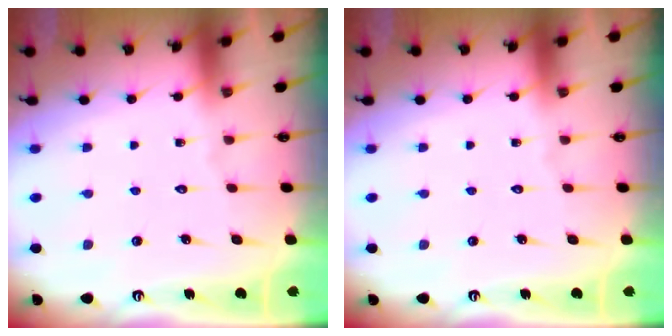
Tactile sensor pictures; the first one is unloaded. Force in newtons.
{"total": 0.0}